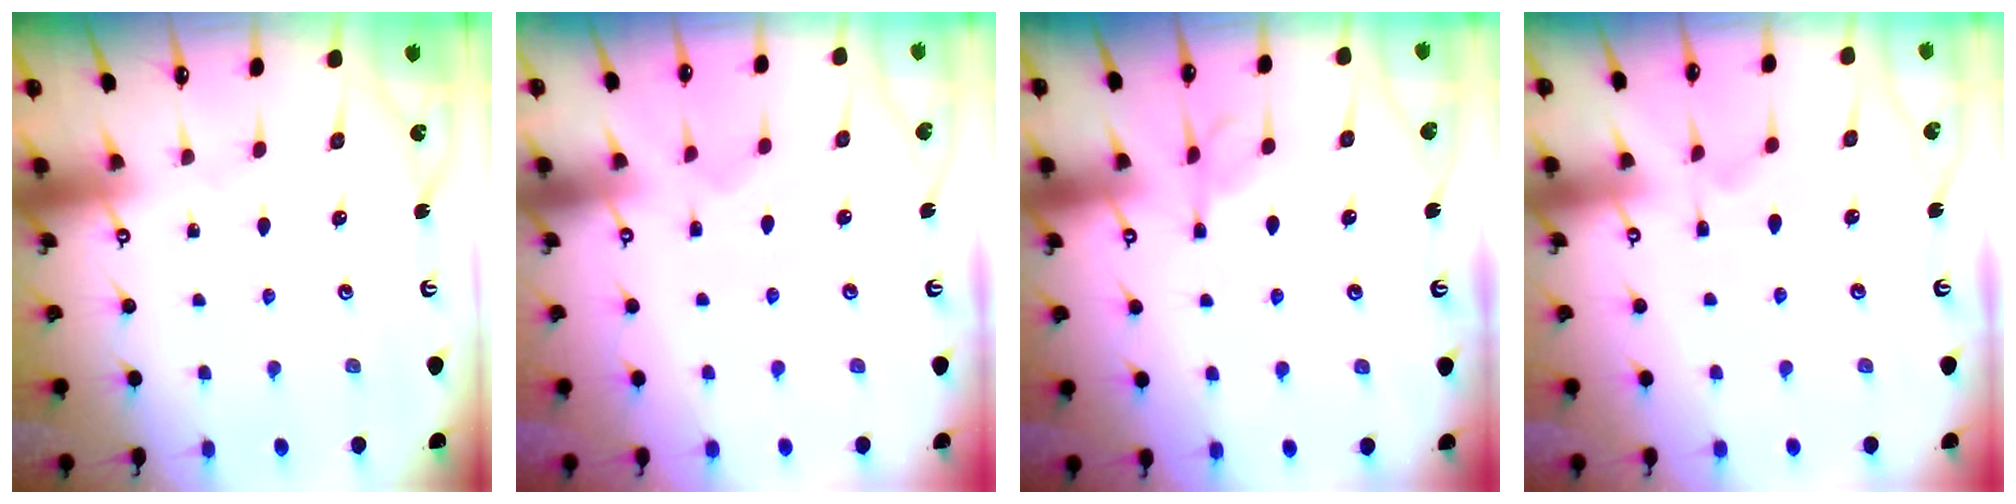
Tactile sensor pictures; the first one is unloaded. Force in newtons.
{"total": 2.9, "press": 2.6, "slide": 1.3}
{"total": 4.1, "press": 4.0, "slide": 0.6}
{"total": 6.2, "press": 6.1, "slide": 1.4}